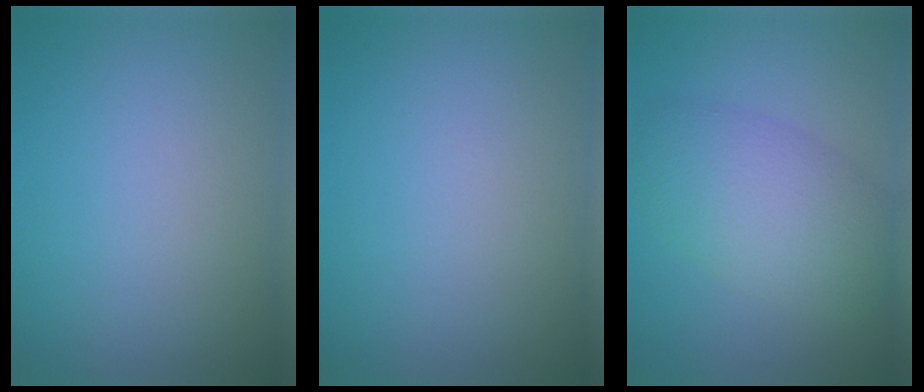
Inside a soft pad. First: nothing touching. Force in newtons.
{"total": 0.0}
{"total": 6.2, "press": 6.2, "slide": 0.3}